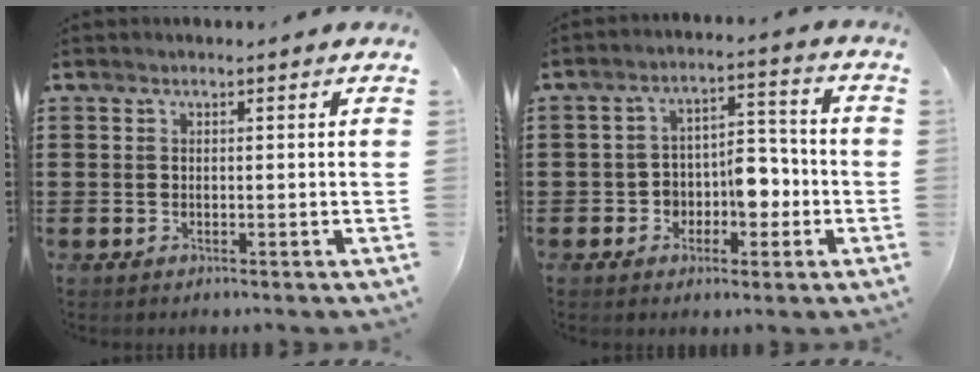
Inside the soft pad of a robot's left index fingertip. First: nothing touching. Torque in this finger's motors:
{"motor_torque": [1.16, 0.52, 0.39, 0.10]}